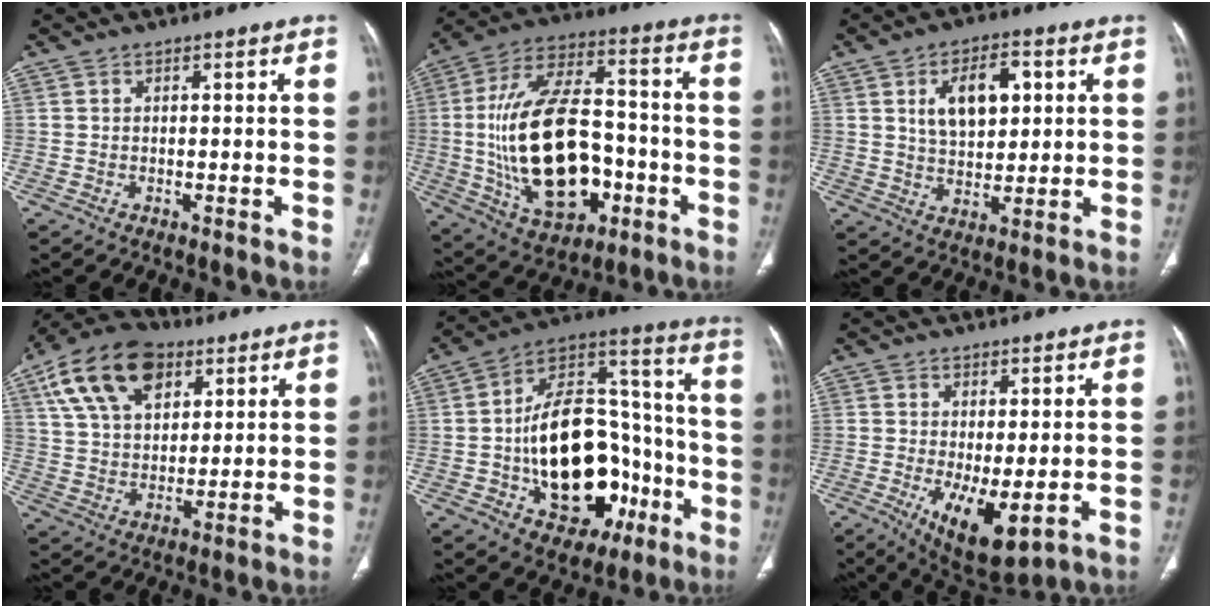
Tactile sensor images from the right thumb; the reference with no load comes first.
{"total": 24.8, "force": [-4.5, 14.1, 19.9], "torque": [-0.353, 0.030, -0.058]}
{"total": 10.6, "force": [3.1, 6.0, 8.1], "torque": [-0.109, -0.004, 0.055]}
{"total": 17.7, "force": [8.3, 10.6, 11.5], "torque": [-0.191, -0.007, 0.147]}
{"total": 26.7, "force": [-6.4, 16.6, 20.0], "torque": [-0.287, 0.050, -0.083]}
{"total": 9.7, "force": [-2.0, 3.9, 8.6], "torque": [-0.143, -0.025, -0.018]}